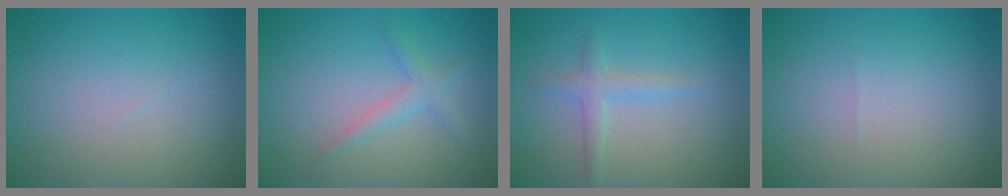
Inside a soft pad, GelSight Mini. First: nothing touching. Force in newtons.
{"total": 1.9, "press": 1.9, "slide": 0.1}
{"total": 1.8, "press": 1.8, "slide": 0.1}
{"total": 0.0}